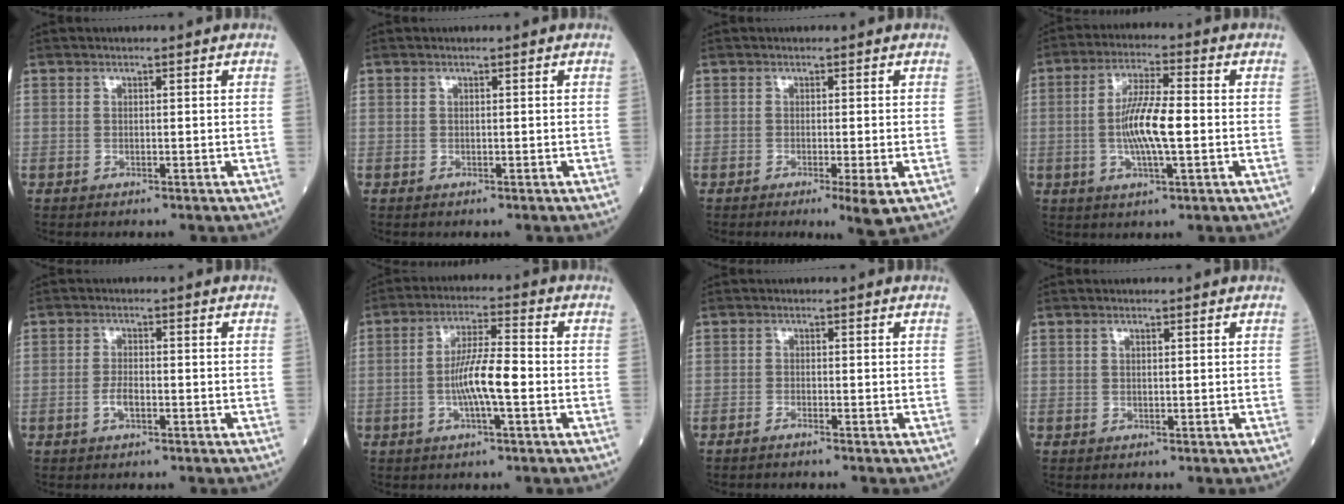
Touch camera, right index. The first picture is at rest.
{"total": 0.0}
{"total": 3.2, "force": [-1.3, 0.0, 2.9], "torque": [-0.035, -0.011, -0.018]}
{"total": 9.2, "force": [-0.9, 1.6, 9.0], "torque": [-0.173, 0.001, -0.019]}
{"total": 2.4, "force": [-0.9, 0.8, 2.0], "torque": [-0.041, 0.001, -0.016]}
{"total": 8.0, "force": [-1.5, 1.0, 7.8], "torque": [-0.149, 0.004, -0.033]}
{"total": 0.9, "force": [-0.8, -0.1, 0.4], "torque": [-0.009, 0.000, -0.015]}
{"total": 0.8, "force": [0.4, 0.3, 0.6], "torque": [-0.013, 0.001, 0.008]}